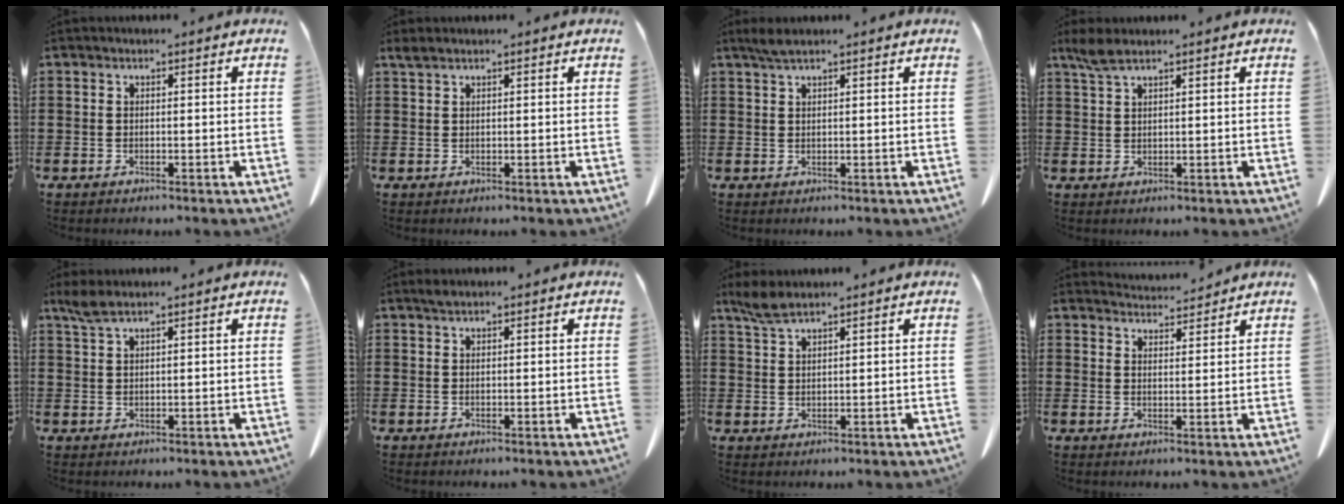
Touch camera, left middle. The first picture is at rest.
{"total": 1.1, "force": [0.8, 0.2, 0.6], "torque": [-0.016, -0.002, 0.017]}
{"total": 2.0, "force": [1.4, 0.2, 1.4], "torque": [-0.030, 0.000, 0.027]}
{"total": 3.1, "force": [2.2, 0.5, 2.1], "torque": [-0.047, -0.001, 0.042]}
{"total": 2.8, "force": [2.1, 0.4, 1.9], "torque": [-0.042, 0.000, 0.039]}
{"total": 0.9, "force": [0.7, 0.2, 0.5], "torque": [-0.012, 0.001, 0.013]}
{"total": 3.3, "force": [2.5, 0.6, 2.1], "torque": [-0.047, 0.000, 0.047]}
{"total": 4.2, "force": [4.2, 0.5, 0.7], "torque": [-0.016, -0.019, 0.076]}